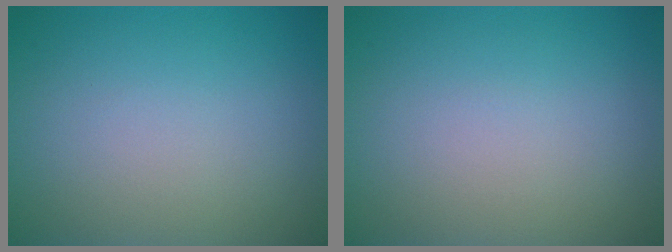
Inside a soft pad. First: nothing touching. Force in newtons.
{"total": 0.0}